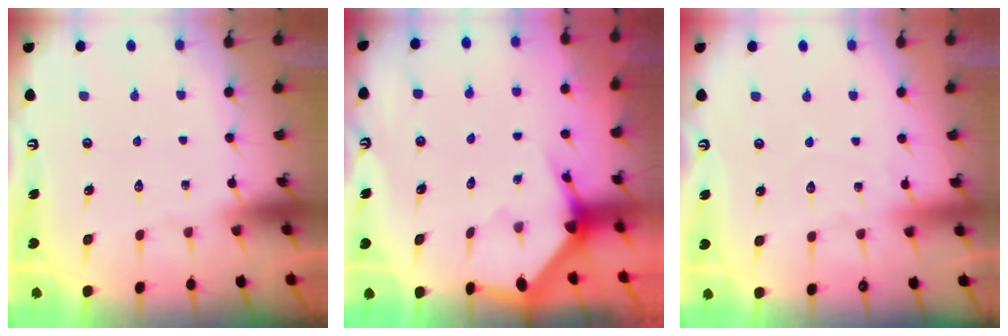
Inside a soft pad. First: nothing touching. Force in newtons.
{"total": 2.9, "press": 2.9, "slide": 0.2}
{"total": 4.2, "press": 4.2, "slide": 0.3}